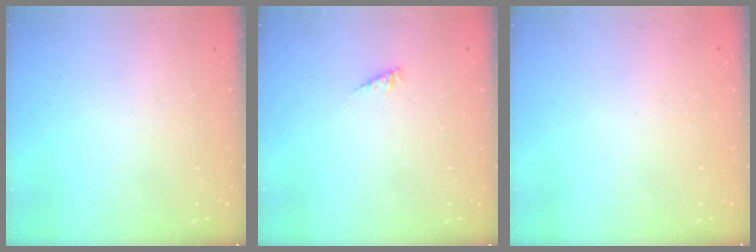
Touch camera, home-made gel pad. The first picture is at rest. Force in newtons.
{"total": 2.5, "press": 2.5, "slide": 0.2}
{"total": 0.0}